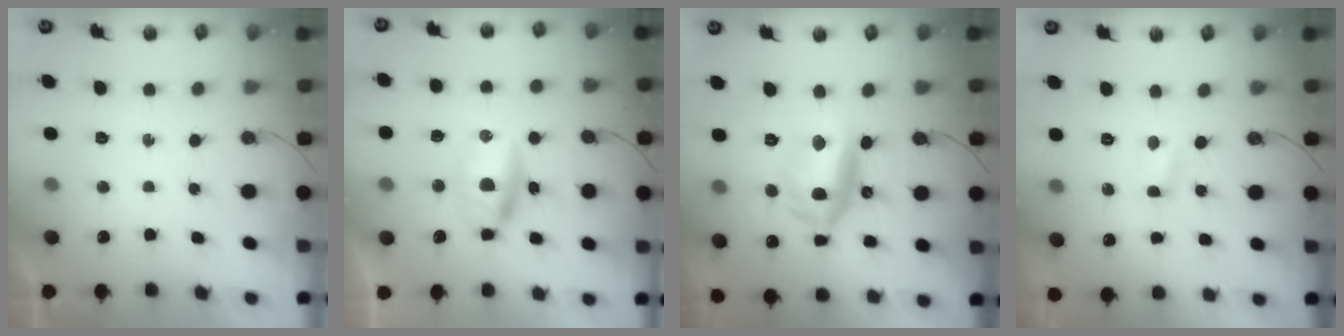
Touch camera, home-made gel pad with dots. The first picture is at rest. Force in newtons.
{"total": 9.0, "press": 8.5, "slide": 3.0}
{"total": 11.4, "press": 11.4, "slide": 1.3}
{"total": 1.9, "press": 1.8, "slide": 0.3}